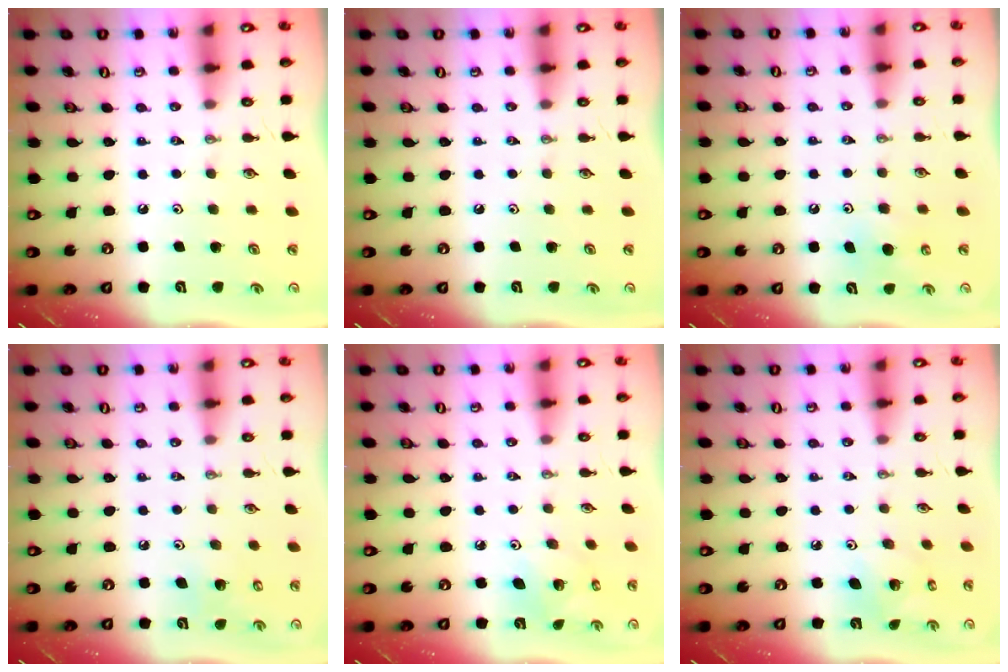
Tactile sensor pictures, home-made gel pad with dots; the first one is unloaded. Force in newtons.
{"total": 0.0}
{"total": 4.8, "press": 4.8, "slide": 0.5}
{"total": 6.8, "press": 6.7, "slide": 0.8}
{"total": 5.5, "press": 5.5, "slide": 0.3}
{"total": 5.5, "press": 5.5, "slide": 0.3}